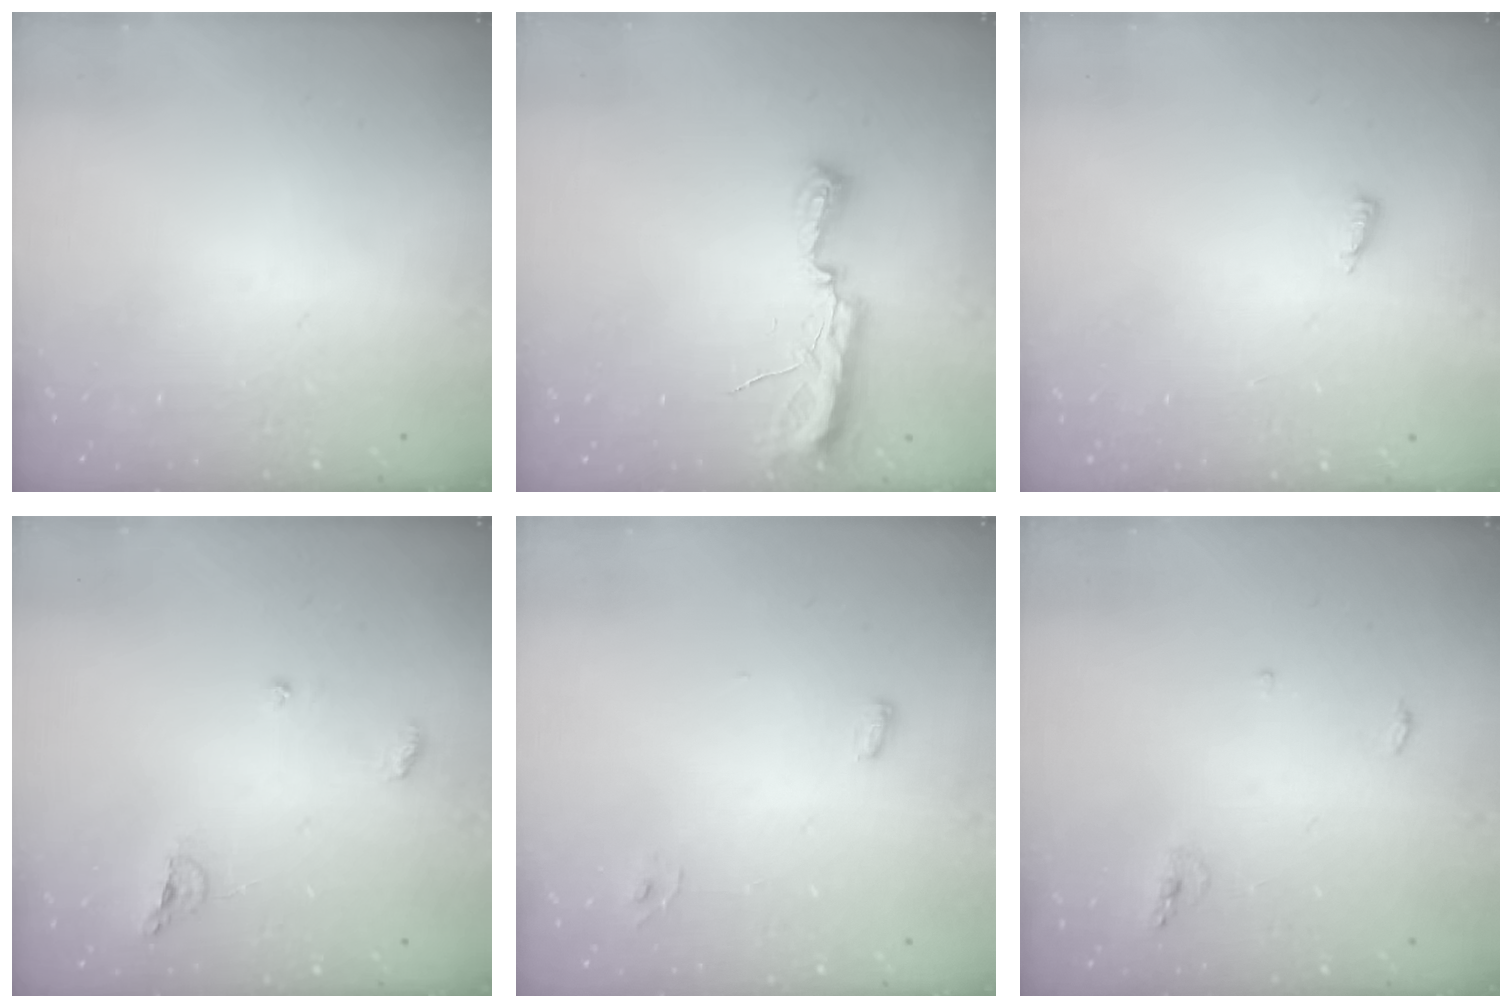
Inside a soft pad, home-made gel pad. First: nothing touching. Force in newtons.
{"total": 7.4, "press": 7.4, "slide": 0.7}
{"total": 4.3, "press": 4.2, "slide": 1.0}
{"total": 6.8, "press": 6.7, "slide": 0.6}
{"total": 4.4, "press": 3.9, "slide": 2.1}
{"total": 5.0, "press": 4.8, "slide": 1.5}